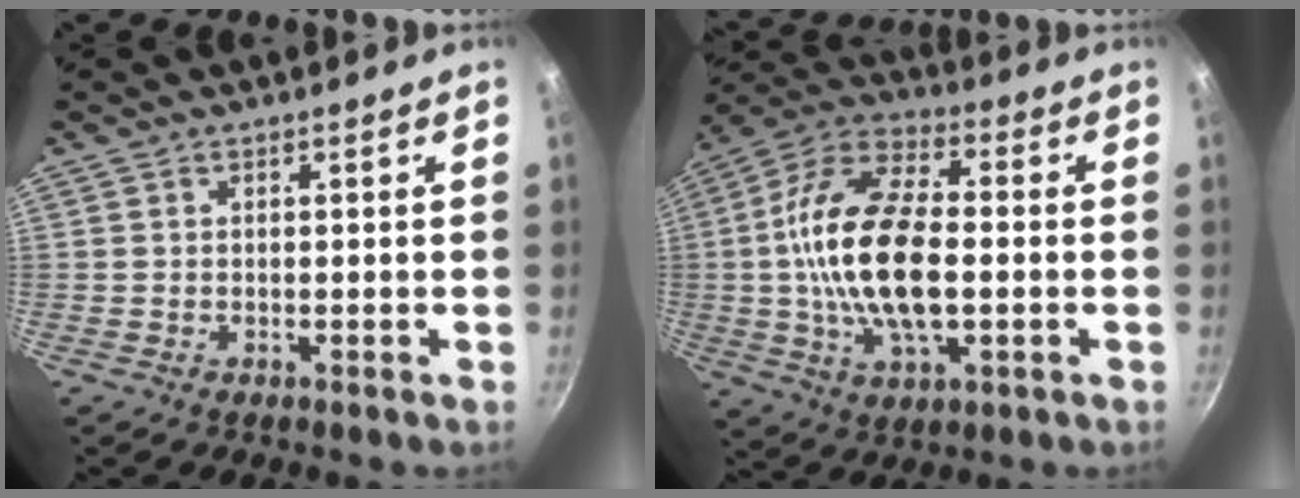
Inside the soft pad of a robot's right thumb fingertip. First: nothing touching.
{"total": 19.8, "force": [-1.1, 9.8, 17.2], "torque": [-0.319, 0.028, -0.032]}